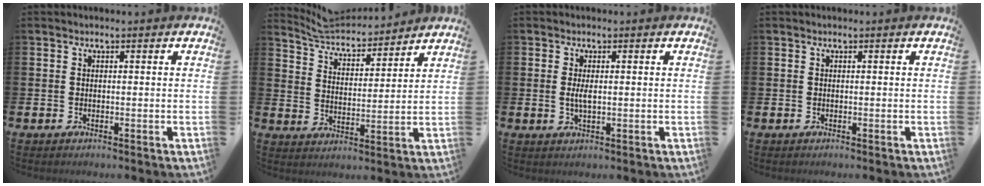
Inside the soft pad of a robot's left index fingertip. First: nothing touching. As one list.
[{"total": 5.9, "force": [5.8, 1.1, 0.5], "torque": [-0.042, -0.043, 0.101]}, {"total": 2.1, "force": [0.2, 0.7, 1.9], "torque": [-0.036, 0.001, 0.001]}, {"total": 0.0}]